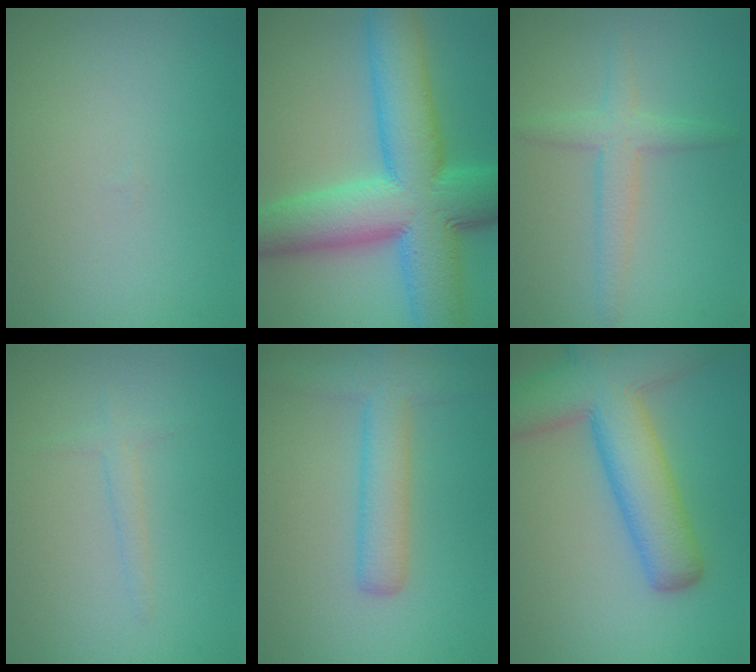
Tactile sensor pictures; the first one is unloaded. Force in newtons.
{"total": 13.7, "press": 13.7, "slide": 0.2}
{"total": 2.7, "press": 2.7, "slide": 0.2}
{"total": 1.1, "press": 1.1, "slide": 0.1}
{"total": 4.4, "press": 4.4, "slide": 0.1}
{"total": 10.0, "press": 10.0, "slide": 0.6}